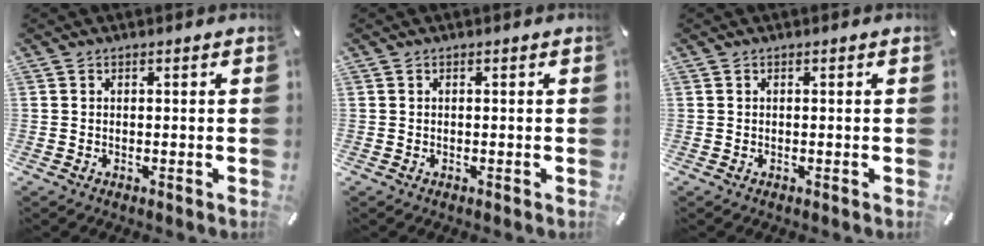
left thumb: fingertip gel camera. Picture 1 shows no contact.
{"total": 0.0}
{"total": 0.0}